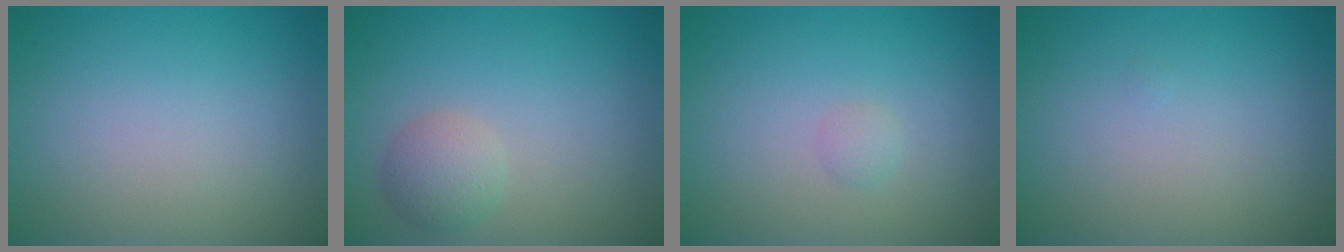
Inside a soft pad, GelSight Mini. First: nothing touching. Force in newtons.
{"total": 2.3, "press": 2.3, "slide": 0.2}
{"total": 0.7, "press": 0.7, "slide": 0.0}
{"total": 0.0}